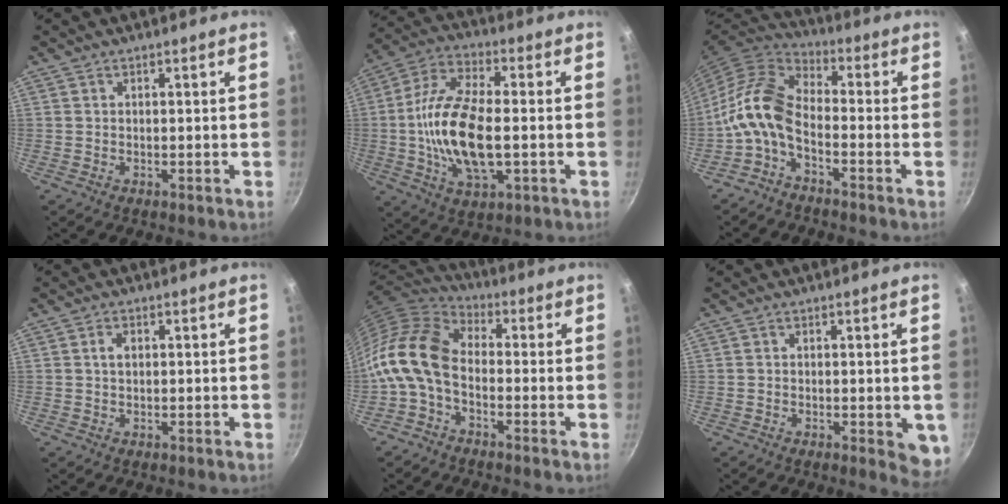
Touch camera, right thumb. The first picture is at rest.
{"total": 17.5, "force": [-1.5, 7.9, 15.5], "torque": [-0.300, 0.016, -0.039]}
{"total": 10.5, "force": [-3.7, 5.7, 7.9], "torque": [-0.163, 0.047, -0.091]}
{"total": 2.1, "force": [0.5, 1.4, 1.5], "torque": [-0.021, 0.003, 0.009]}
{"total": 13.6, "force": [-3.0, 8.5, 10.2], "torque": [-0.193, 0.041, -0.083]}
{"total": 4.8, "force": [-0.7, 2.3, 4.1], "torque": [-0.037, -0.005, -0.008]}